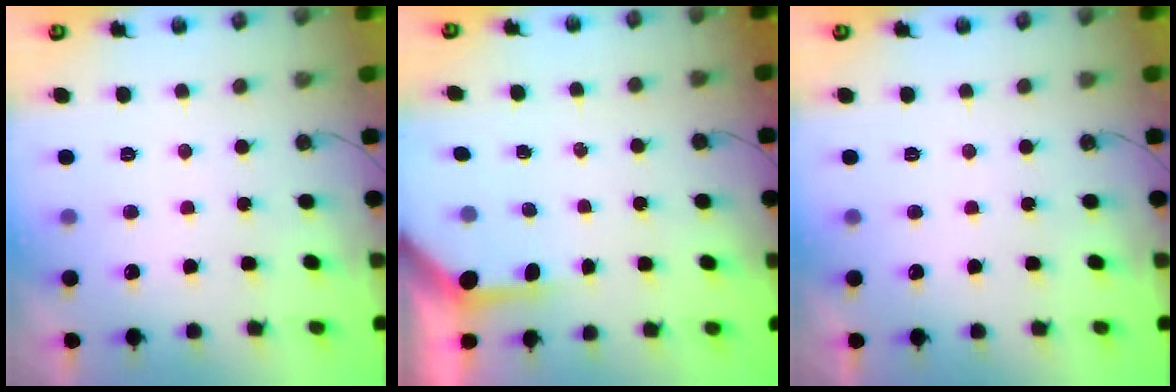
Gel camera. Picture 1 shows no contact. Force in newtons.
{"total": 3.2, "press": 3.2, "slide": 0.4}
{"total": 0.0}